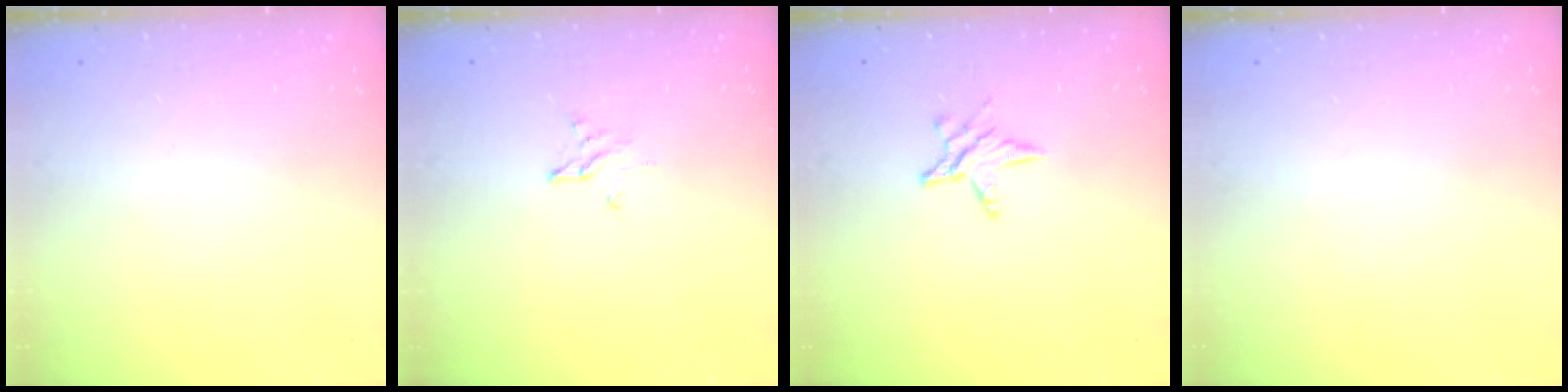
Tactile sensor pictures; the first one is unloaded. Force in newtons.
{"total": 2.2, "press": 2.2, "slide": 0.2}
{"total": 5.0, "press": 5.0, "slide": 0.6}
{"total": 0.0}